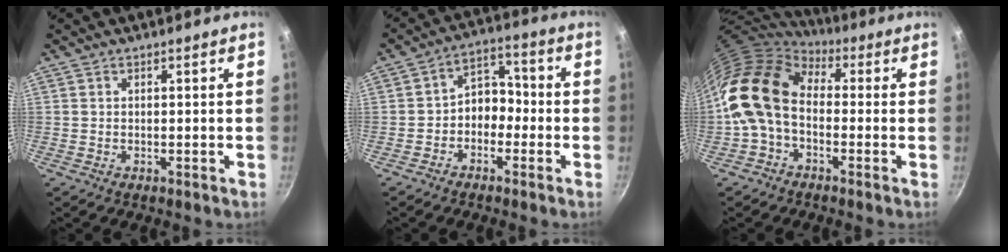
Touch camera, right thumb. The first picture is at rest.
{"total": 6.6, "force": [-2.0, 5.1, 3.8], "torque": [-0.013, 0.040, -0.044]}
{"total": 14.1, "force": [-0.4, 9.8, 10.2], "torque": [-0.171, 0.030, -0.027]}